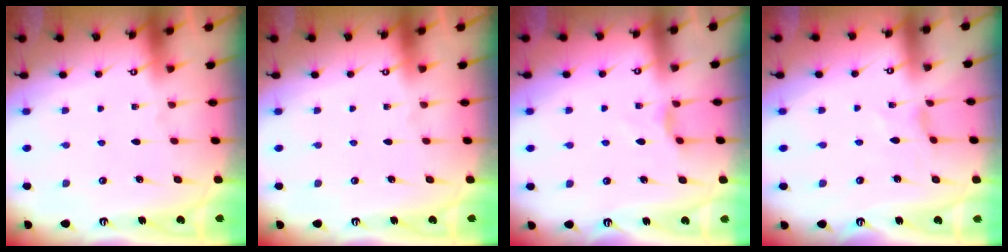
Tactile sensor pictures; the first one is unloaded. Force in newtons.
{"total": 0.0}
{"total": 3.3, "press": 3.3, "slide": 0.6}
{"total": 0.6, "press": 0.5, "slide": 0.2}